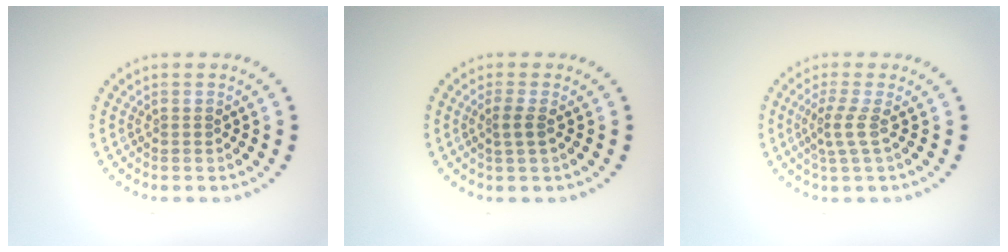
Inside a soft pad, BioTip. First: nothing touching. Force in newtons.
{"total": 1.3, "press": 1.1, "slide": 0.8}
{"total": 2.0, "press": 1.3, "slide": 1.6}